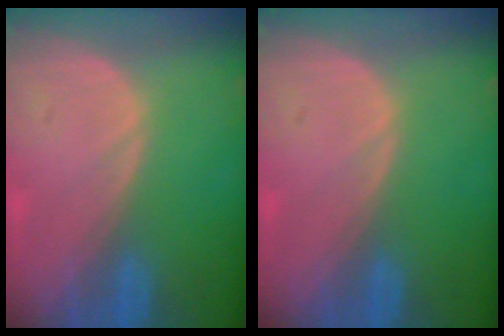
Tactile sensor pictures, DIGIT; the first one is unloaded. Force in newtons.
{"total": 0.0}